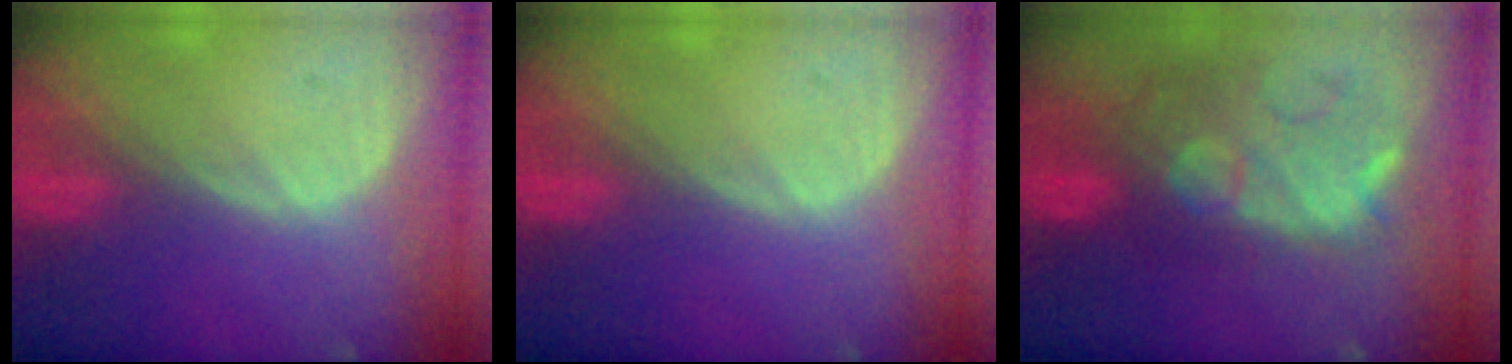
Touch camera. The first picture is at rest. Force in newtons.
{"total": 0.0}
{"total": 10.7, "press": 10.0, "slide": 3.7}